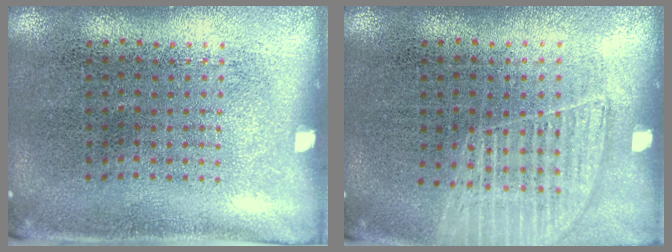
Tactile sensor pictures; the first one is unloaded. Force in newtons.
{"total": 1.2, "press": 1.2, "slide": 0.2}